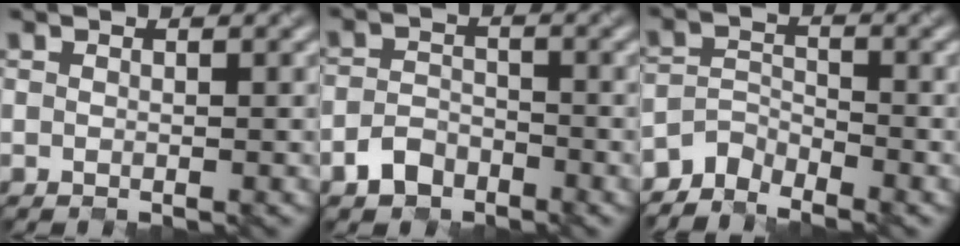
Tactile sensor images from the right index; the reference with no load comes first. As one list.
[{"total": 2.5, "force": [-1.9, 1.5, 0.6], "torque": [-0.009, 0.004, -0.042]}, {"total": 3.0, "force": [-2.8, 1.0, 0.2], "torque": [-0.001, 0.003, -0.065]}]